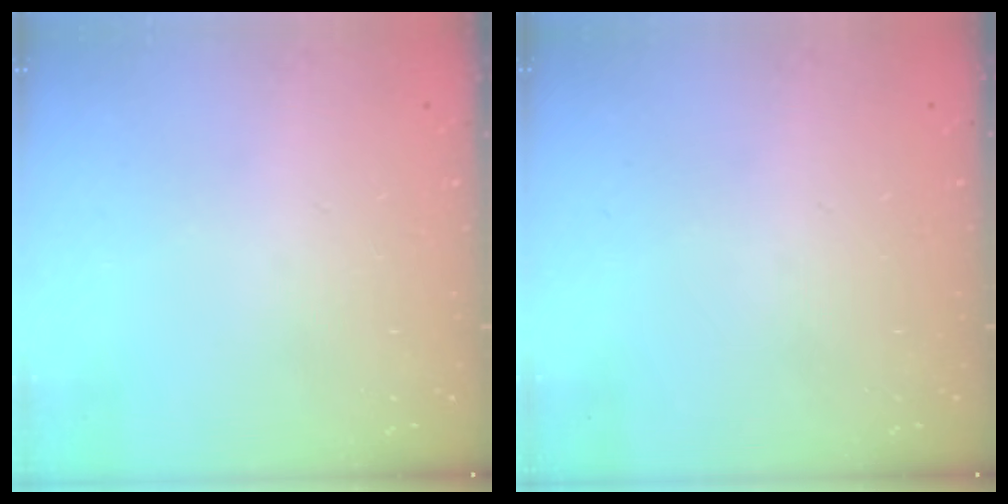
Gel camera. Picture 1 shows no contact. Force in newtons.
{"total": 0.0}